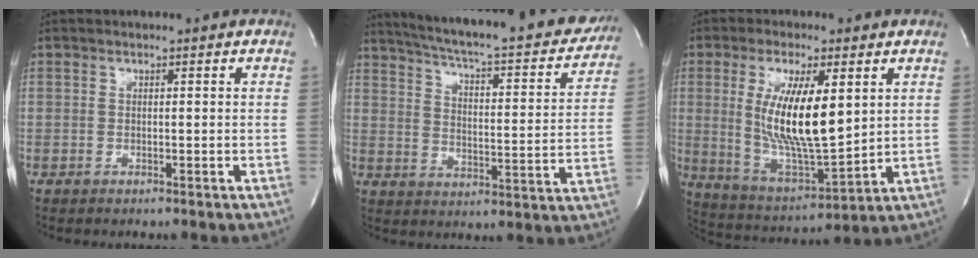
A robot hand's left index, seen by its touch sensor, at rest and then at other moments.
{"total": 27.6, "force": [23.8, 5.0, 13.0], "torque": [-0.208, -0.044, 0.302]}
{"total": 13.9, "force": [2.9, 3.3, 13.1], "torque": [-0.261, -0.020, 0.058]}